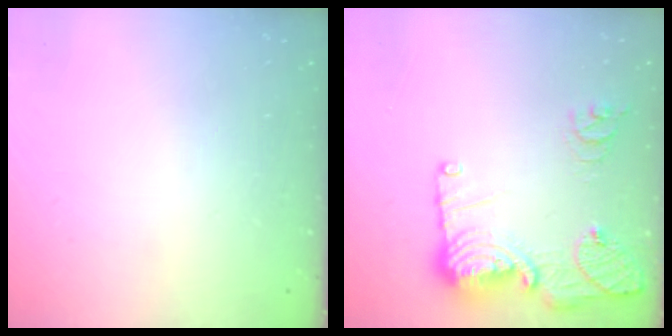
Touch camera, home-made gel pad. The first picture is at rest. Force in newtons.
{"total": 16.2, "press": 16.2, "slide": 1.7}